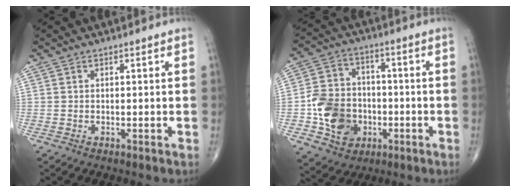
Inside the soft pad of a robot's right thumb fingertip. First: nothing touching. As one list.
[{"total": 13.5, "force": [-3.3, 11.0, 7.2], "torque": [-0.092, 0.019, -0.057]}]